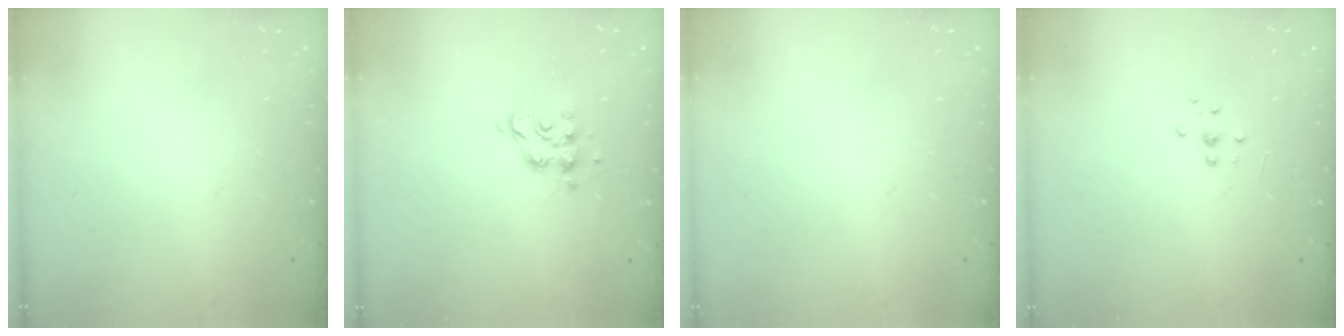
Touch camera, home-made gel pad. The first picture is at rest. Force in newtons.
{"total": 9.0, "press": 9.0, "slide": 0.5}
{"total": 0.7, "press": 0.7, "slide": 0.2}
{"total": 4.4, "press": 4.3, "slide": 0.7}